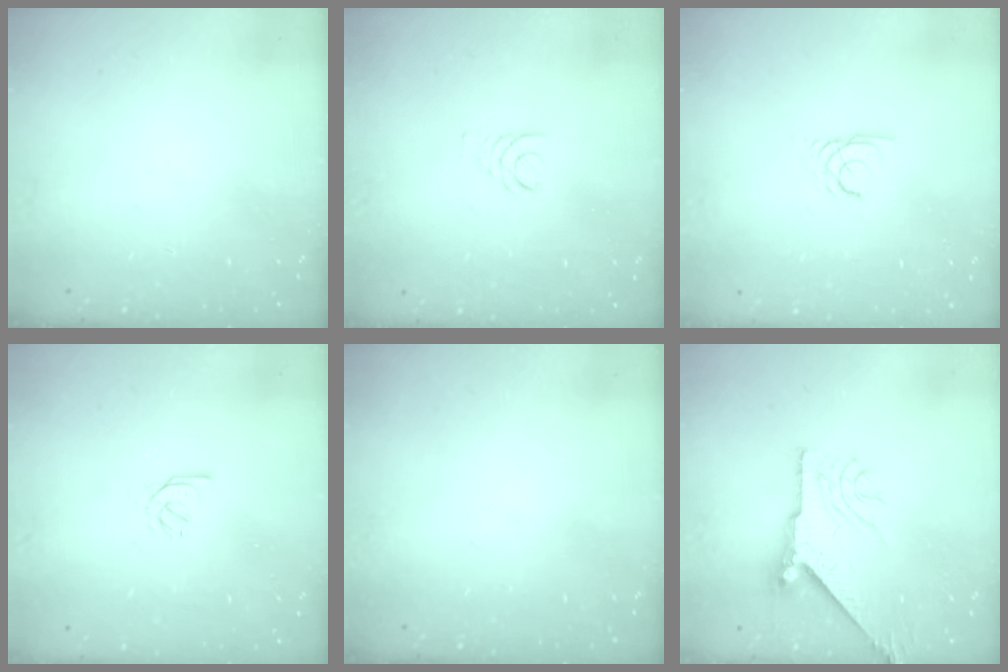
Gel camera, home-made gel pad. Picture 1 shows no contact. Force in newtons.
{"total": 1.7, "press": 1.7, "slide": 0.2}
{"total": 2.7, "press": 2.7, "slide": 0.1}
{"total": 1.7, "press": 1.6, "slide": 0.5}
{"total": 0.0}
{"total": 10.3, "press": 10.2, "slide": 1.3}